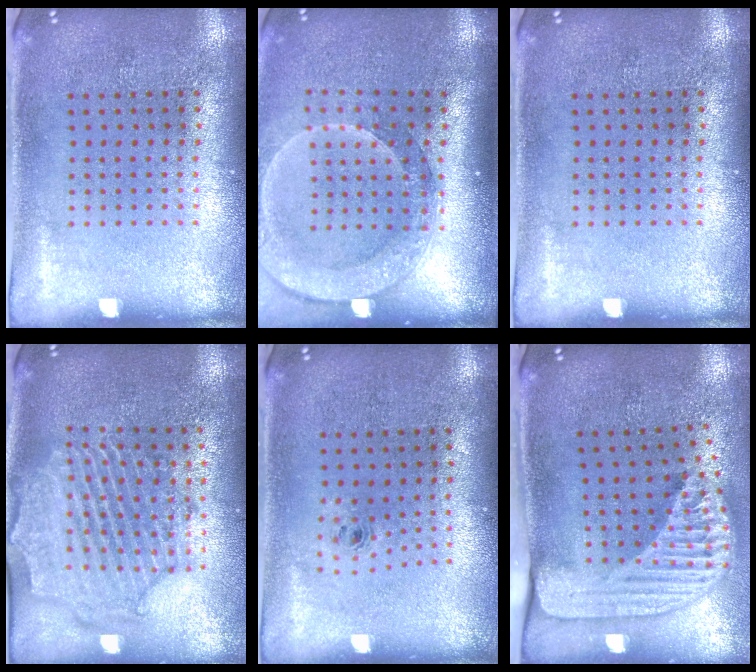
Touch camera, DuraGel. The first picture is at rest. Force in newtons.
{"total": 2.5, "press": 2.0, "slide": 1.5}
{"total": 0.0}
{"total": 2.3, "press": 2.2, "slide": 0.8}
{"total": 0.6, "press": 0.3, "slide": 0.5}
{"total": 2.4, "press": 1.8, "slide": 1.7}